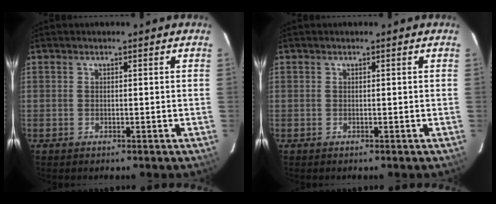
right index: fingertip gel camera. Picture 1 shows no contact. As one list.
[{"total": 0.0}]